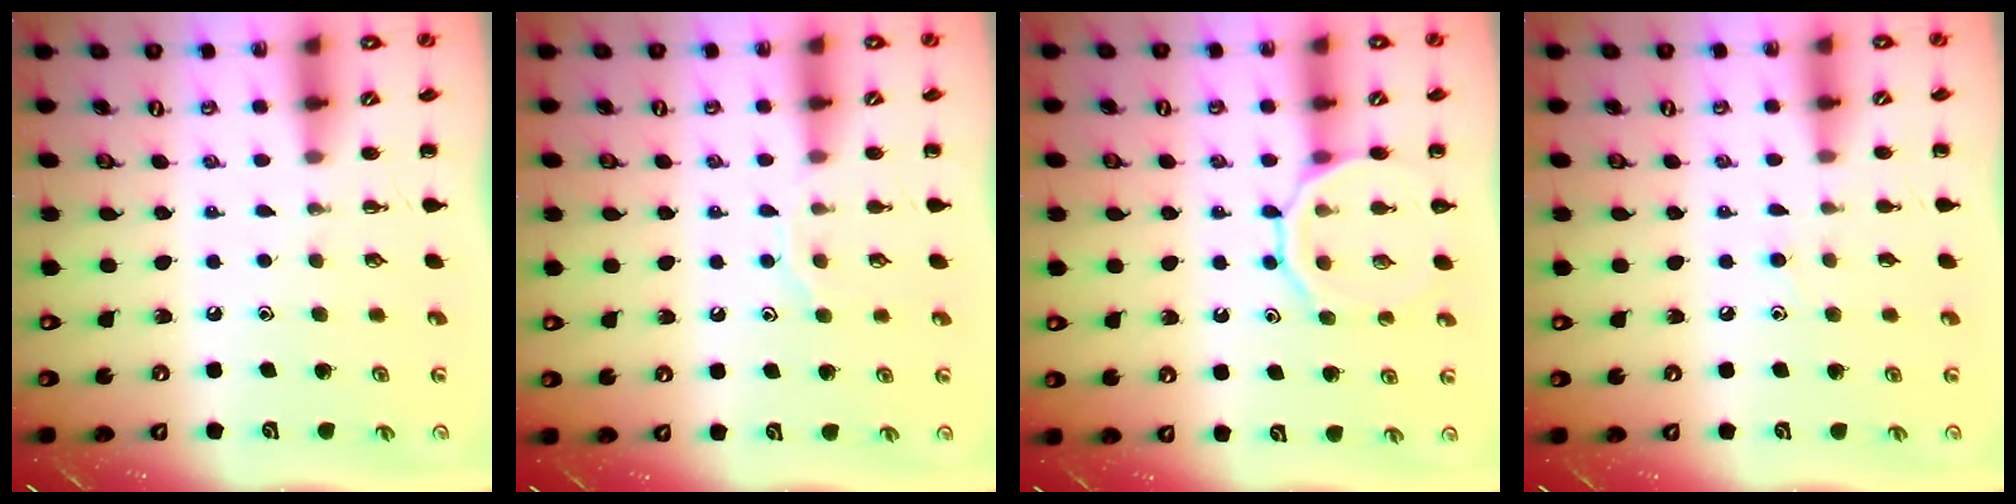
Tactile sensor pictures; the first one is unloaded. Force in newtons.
{"total": 7.0, "press": 7.0, "slide": 0.8}
{"total": 12.1, "press": 12.0, "slide": 1.3}
{"total": 6.3, "press": 5.9, "slide": 2.3}